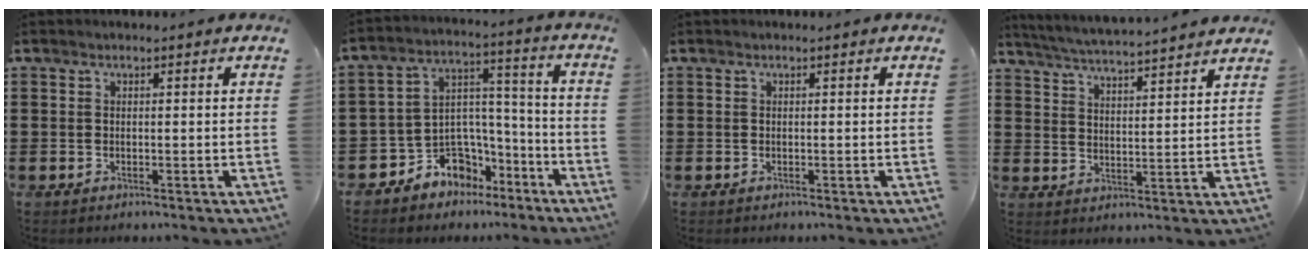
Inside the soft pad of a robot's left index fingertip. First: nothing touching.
{"total": 7.3, "force": [-5.6, 4.7, 0.9], "torque": [-0.027, 0.015, -0.103]}
{"total": 0.0}
{"total": 4.7, "force": [4.5, -0.8, 1.0], "torque": [-0.039, -0.033, 0.075]}